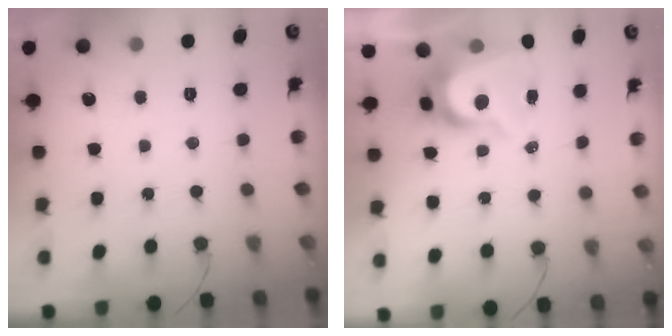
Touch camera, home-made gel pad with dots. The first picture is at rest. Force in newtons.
{"total": 8.6, "press": 8.5, "slide": 1.0}